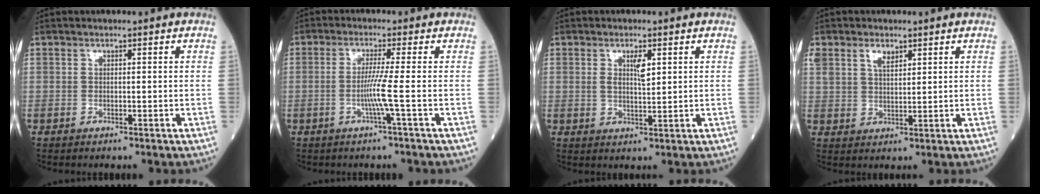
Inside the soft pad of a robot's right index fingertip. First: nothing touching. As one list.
[{"total": 4.1, "force": [-1.0, -1.5, 3.6], "torque": [-0.077, -0.007, -0.023]}, {"total": 3.1, "force": [1.2, 0.7, 2.8], "torque": [-0.052, 0.001, 0.020]}, {"total": 4.5, "force": [2.6, 2.4, 2.8], "torque": [-0.061, 0.012, 0.055]}]